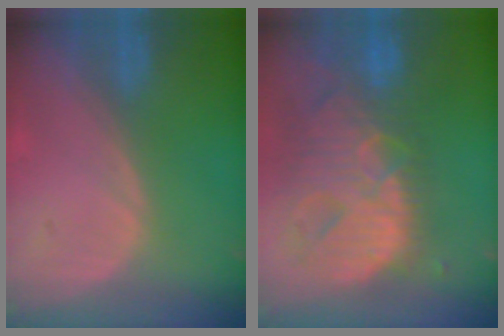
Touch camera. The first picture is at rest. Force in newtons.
{"total": 13.8, "press": 11.7, "slide": 7.3}